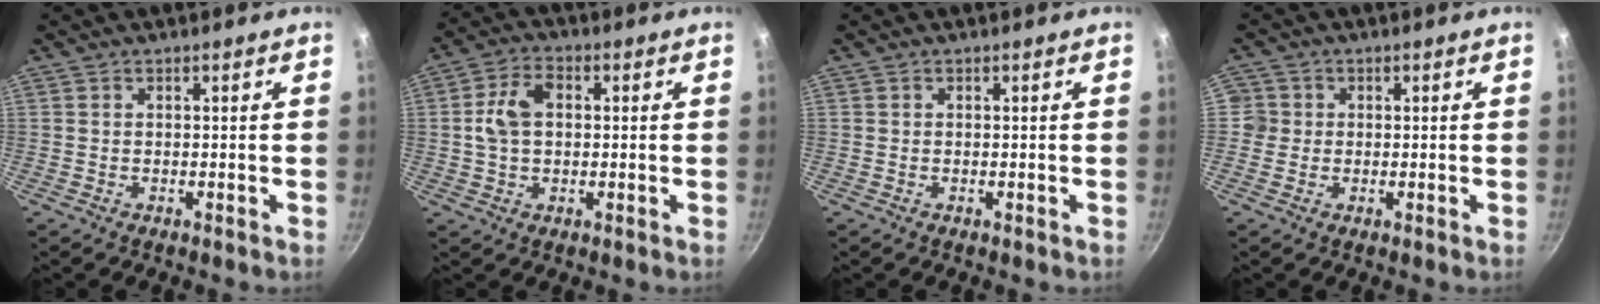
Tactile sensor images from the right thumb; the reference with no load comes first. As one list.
[{"total": 7.4, "force": [0.7, 5.0, 5.4], "torque": [-0.094, 0.018, 0.005]}, {"total": 0.0}, {"total": 3.1, "force": [-0.2, 3.0, 0.5], "torque": [0.016, 0.008, -0.011]}]